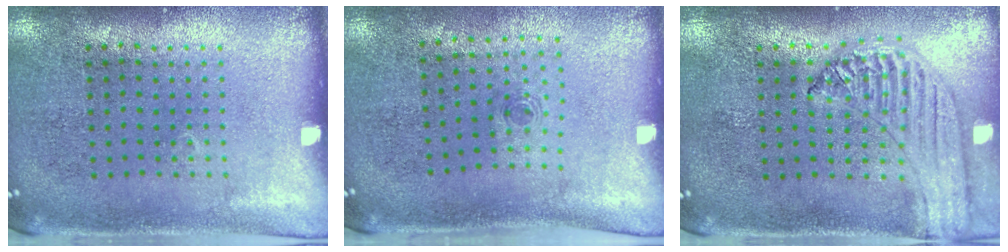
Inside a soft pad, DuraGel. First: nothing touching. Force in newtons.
{"total": 0.6, "press": 0.2, "slide": 0.5}
{"total": 1.2, "press": 1.2, "slide": 0.2}